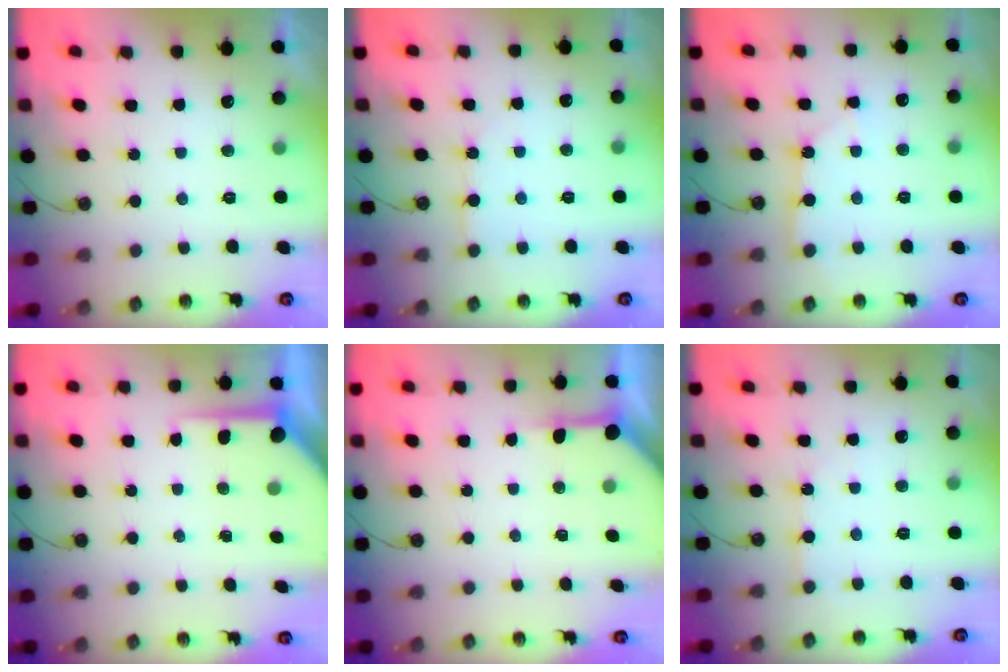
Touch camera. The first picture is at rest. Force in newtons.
{"total": 3.6, "press": 3.5, "slide": 0.5}
{"total": 3.0, "press": 3.0, "slide": 0.2}
{"total": 6.3, "press": 6.3, "slide": 0.3}
{"total": 4.5, "press": 4.5, "slide": 0.2}
{"total": 5.5, "press": 5.5, "slide": 0.6}